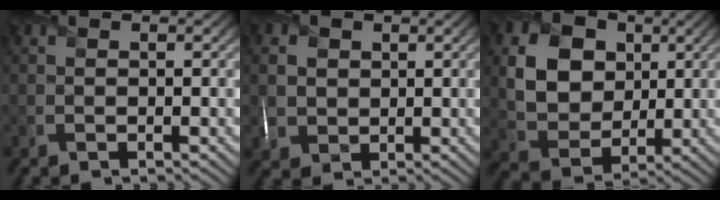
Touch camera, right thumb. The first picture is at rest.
{"total": 3.4, "force": [0.9, 3.1, 1.1], "torque": [-0.048, 0.001, 0.018]}
{"total": 9.8, "force": [2.2, 7.8, 5.6], "torque": [-0.139, -0.002, 0.029]}